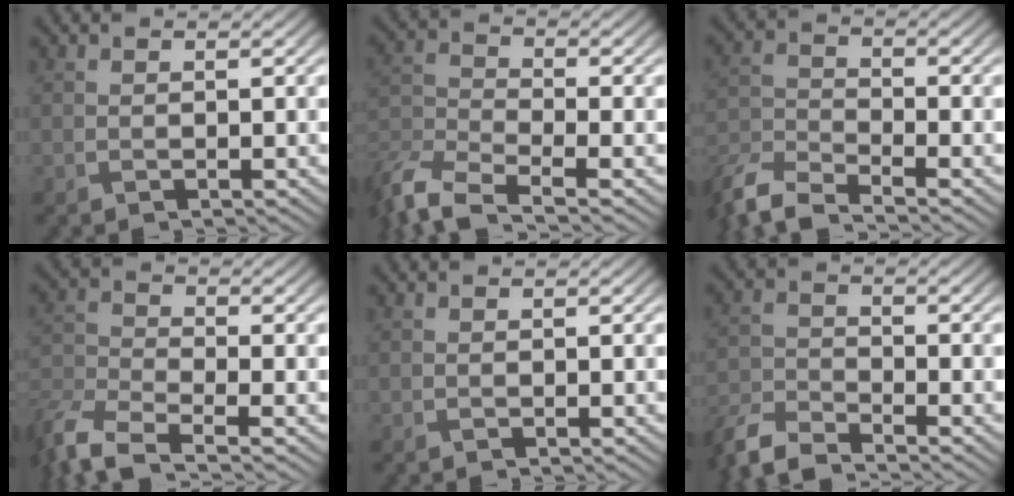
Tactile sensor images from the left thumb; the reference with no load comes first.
{"total": 8.1, "force": [-6.4, 2.3, 4.5], "torque": [-0.111, -0.024, -0.136]}
{"total": 7.9, "force": [-7.0, 1.8, 3.2], "torque": [-0.078, -0.018, -0.144]}
{"total": 7.2, "force": [-5.5, 2.1, 4.1], "torque": [-0.104, -0.023, -0.120]}
{"total": 0.0}
{"total": 6.7, "force": [-6.2, 1.2, 2.3], "torque": [-0.053, -0.013, -0.131]}